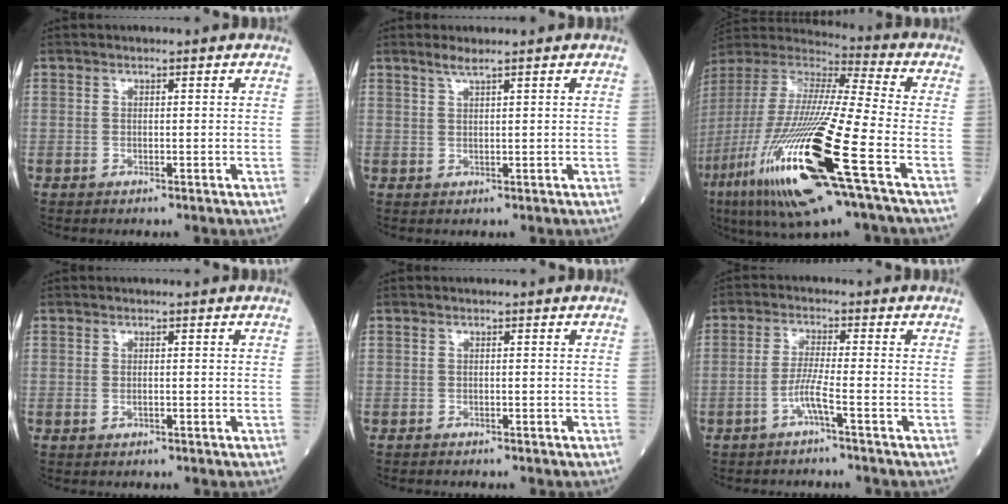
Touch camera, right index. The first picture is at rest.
{"total": 1.6, "force": [1.3, -0.2, 0.9], "torque": [-0.024, 0.002, 0.029]}
{"total": 27.7, "force": [-11.1, 2.3, 25.3], "torque": [-0.541, -0.070, -0.210]}
{"total": 0.5, "force": [-0.1, 0.3, 0.4], "torque": [-0.011, 0.000, -0.002]}
{"total": 0.7, "force": [-0.7, 0.1, 0.2], "torque": [-0.005, -0.001, -0.010]}
{"total": 3.3, "force": [-1.8, -0.7, 2.6], "torque": [-0.057, 0.003, -0.040]}